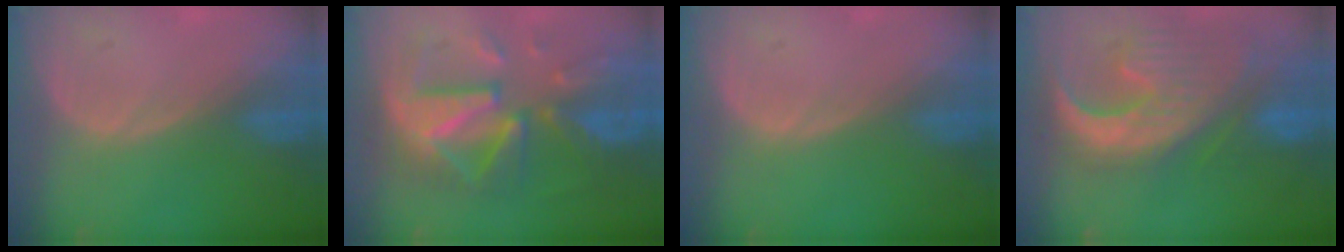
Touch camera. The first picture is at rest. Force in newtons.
{"total": 11.8, "press": 11.7, "slide": 1.2}
{"total": 0.0}
{"total": 13.5, "press": 11.4, "slide": 7.2}